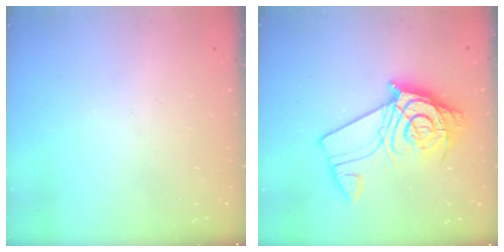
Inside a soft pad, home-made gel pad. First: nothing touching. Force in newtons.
{"total": 13.5, "press": 13.4, "slide": 1.4}